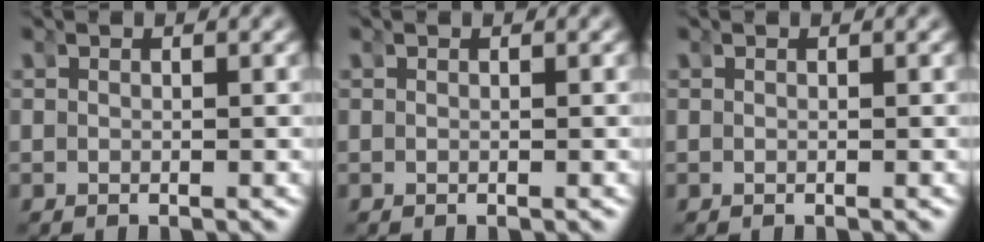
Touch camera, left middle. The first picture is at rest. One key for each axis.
{"total": 0.0}
{"total": 0.0}